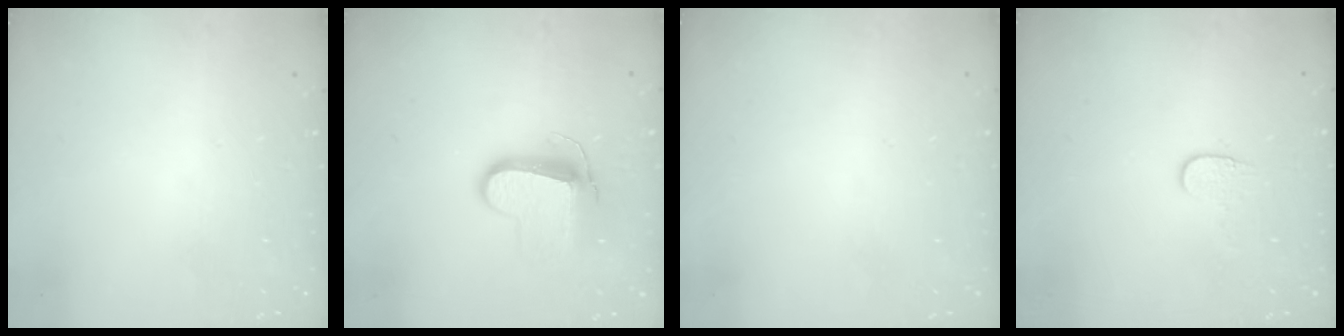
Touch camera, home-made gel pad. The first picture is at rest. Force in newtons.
{"total": 10.5, "press": 10.5, "slide": 0.8}
{"total": 0.6, "press": 0.6, "slide": 0.2}
{"total": 4.5, "press": 4.5, "slide": 0.4}